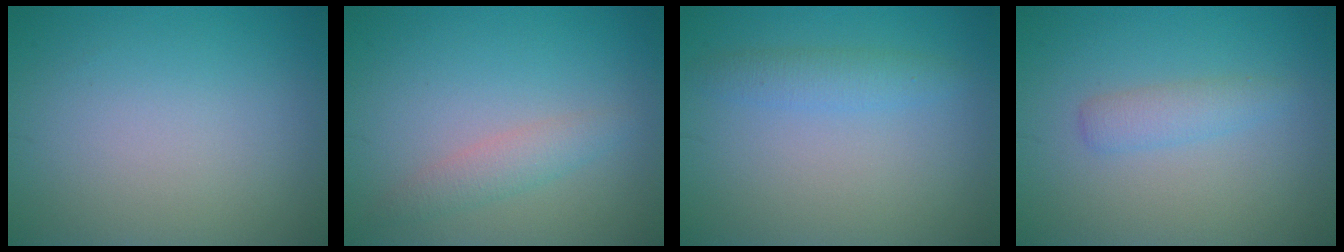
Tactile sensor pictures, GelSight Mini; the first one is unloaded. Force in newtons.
{"total": 2.0, "press": 2.0, "slide": 0.1}
{"total": 2.0, "press": 2.0, "slide": 0.1}
{"total": 1.8, "press": 1.8, "slide": 0.1}